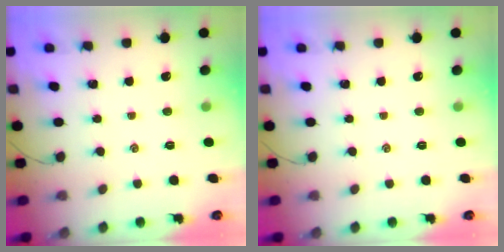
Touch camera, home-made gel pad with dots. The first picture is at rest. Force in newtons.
{"total": 0.0}